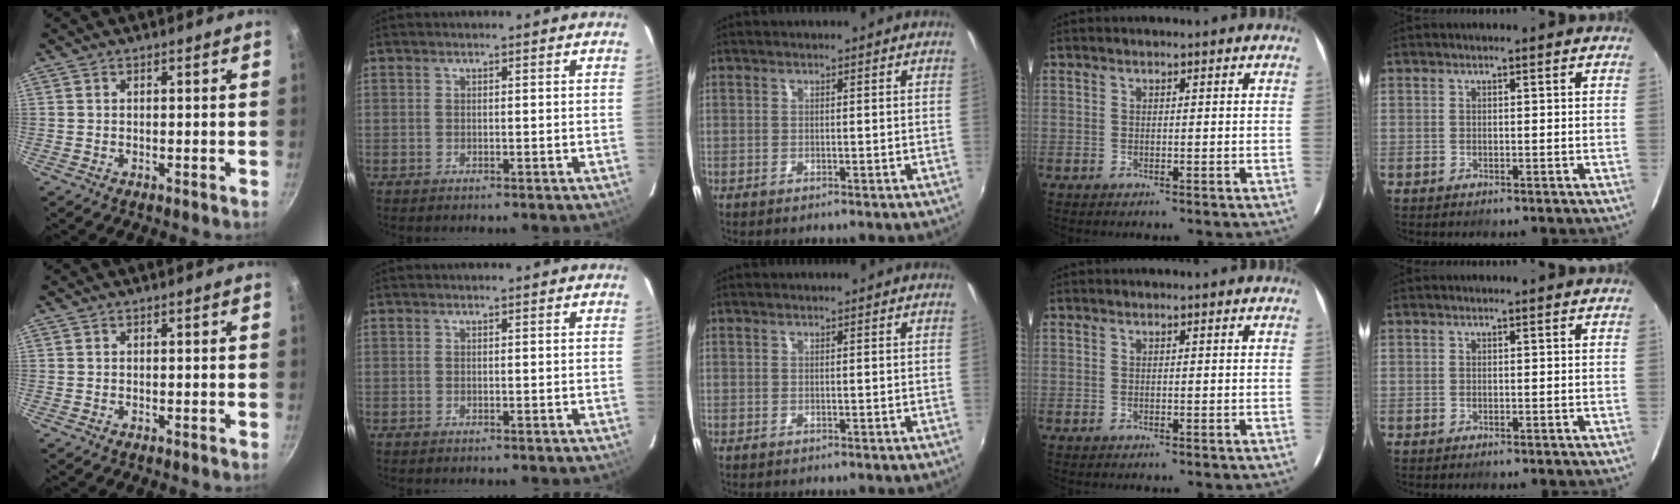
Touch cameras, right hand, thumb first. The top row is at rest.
{}